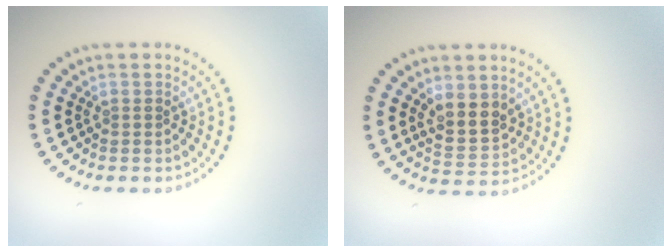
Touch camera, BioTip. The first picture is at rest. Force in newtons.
{"total": 3.2, "press": 3.1, "slide": 1.1}